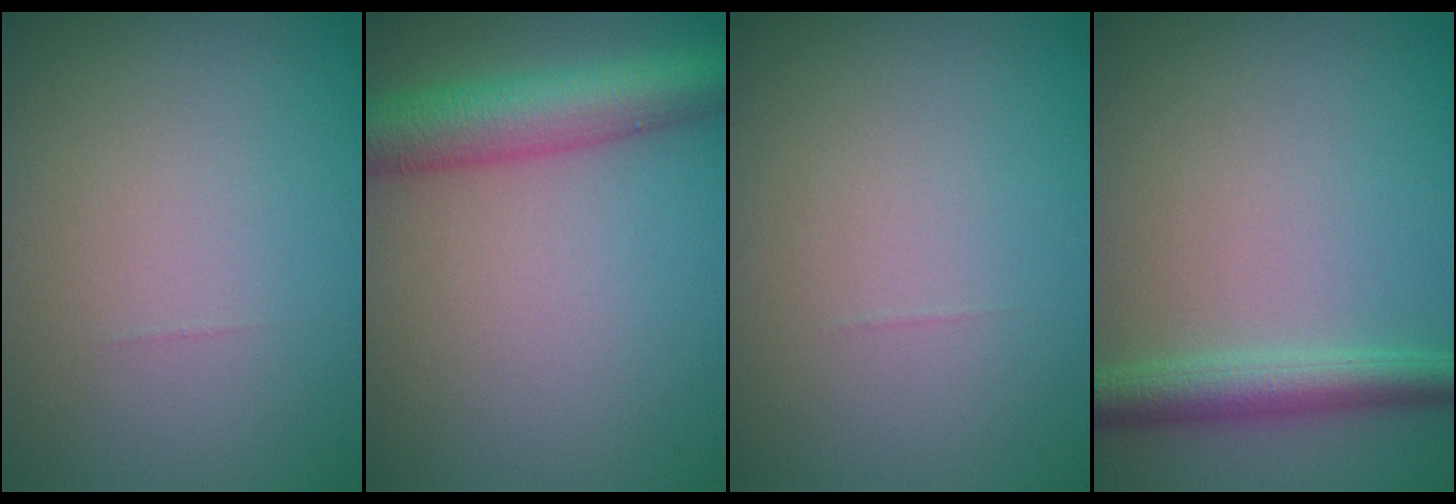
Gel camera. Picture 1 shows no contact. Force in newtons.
{"total": 6.3, "press": 6.3, "slide": 0.2}
{"total": 0.0}
{"total": 3.6, "press": 3.6, "slide": 0.1}